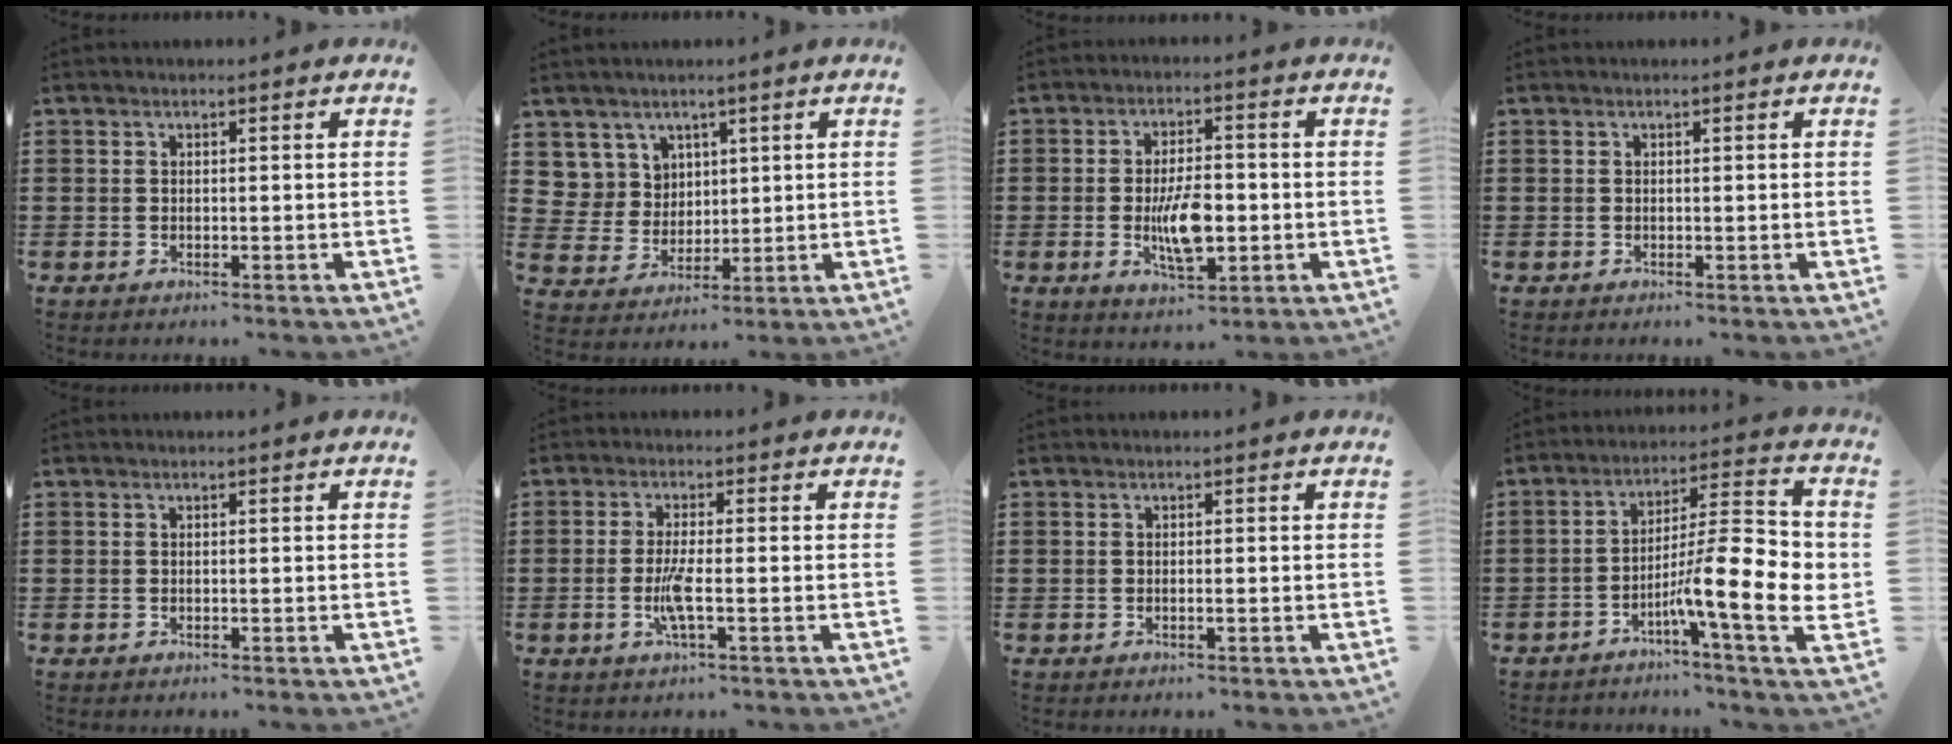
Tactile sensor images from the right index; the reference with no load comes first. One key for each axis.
{"total": 6.3, "fx": 3.2, "fy": 5.4, "fz": 0.7, "tx": -0.048, "ty": 0.002, "tz": 0.064}
{"total": 8.0, "fx": -1.2, "fy": 3.1, "fz": 7.3, "tx": -0.145, "ty": -0.009, "tz": -0.030}
{"total": 0.0}
{"total": 0.0}
{"total": 4.6, "fx": -1.2, "fy": 0.5, "fz": 4.4, "tx": -0.091, "ty": -0.010, "tz": -0.027}
{"total": 0.6, "fx": -0.2, "fy": 0.0, "fz": 0.5, "tx": -0.009, "ty": -0.004, "tz": -0.003}
{"total": 12.8, "fx": -2.8, "fy": 2.2, "fz": 12.3, "tx": -0.210, "ty": -0.023, "tz": -0.054}